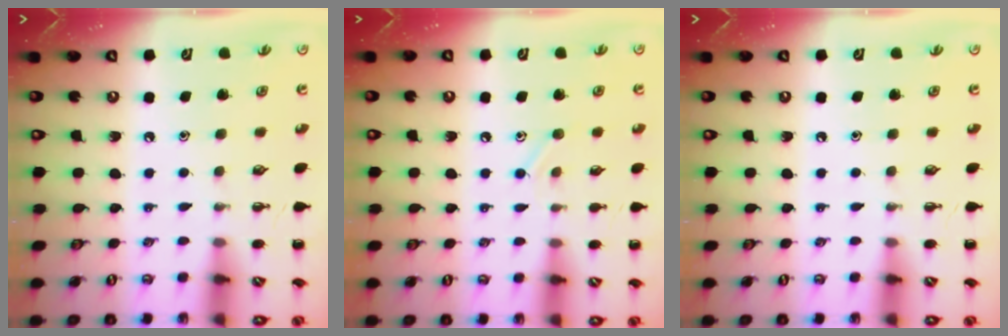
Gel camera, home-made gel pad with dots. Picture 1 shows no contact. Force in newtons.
{"total": 6.7, "press": 6.5, "slide": 1.8}
{"total": 0.0}